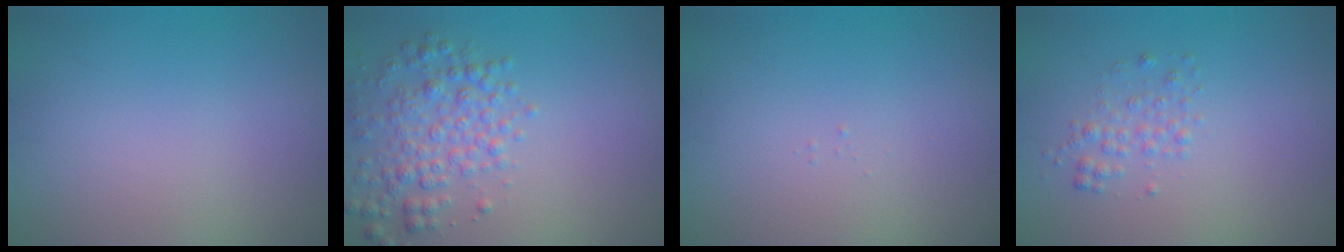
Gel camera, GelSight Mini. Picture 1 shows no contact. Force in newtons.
{"total": 3.7, "press": 3.7, "slide": 0.1}
{"total": 0.0}
{"total": 1.4, "press": 1.4, "slide": 0.0}